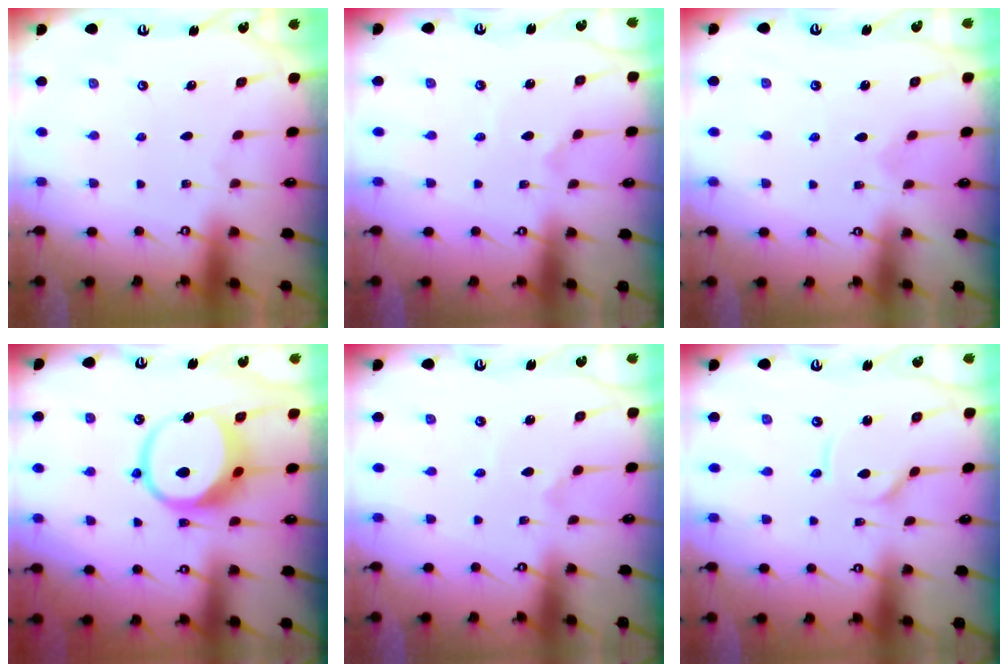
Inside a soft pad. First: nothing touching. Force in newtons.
{"total": 1.8, "press": 1.7, "slide": 0.4}
{"total": 1.7, "press": 1.7, "slide": 0.1}
{"total": 10.6, "press": 10.5, "slide": 1.2}
{"total": 1.8, "press": 1.7, "slide": 0.4}
{"total": 2.2, "press": 2.2, "slide": 0.4}